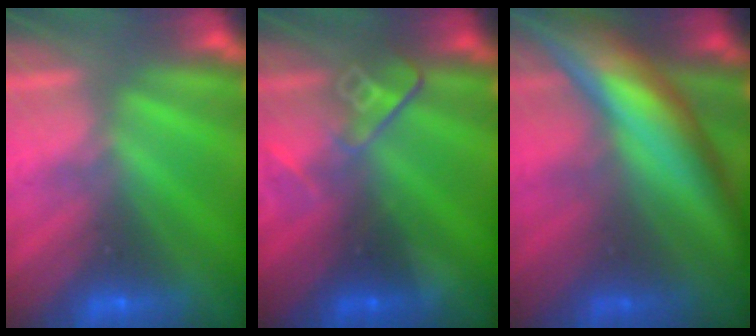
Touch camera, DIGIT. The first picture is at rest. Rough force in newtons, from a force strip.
{"total": 2.6}
{"total": 5.6}